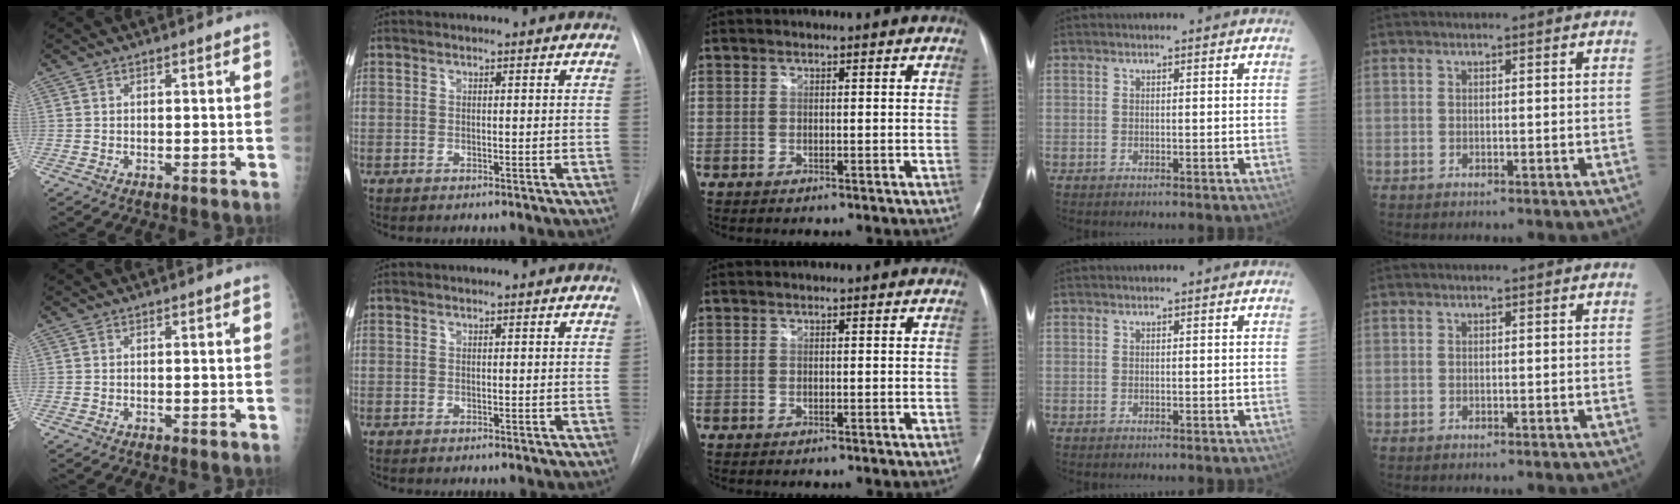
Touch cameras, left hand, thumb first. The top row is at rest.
{}